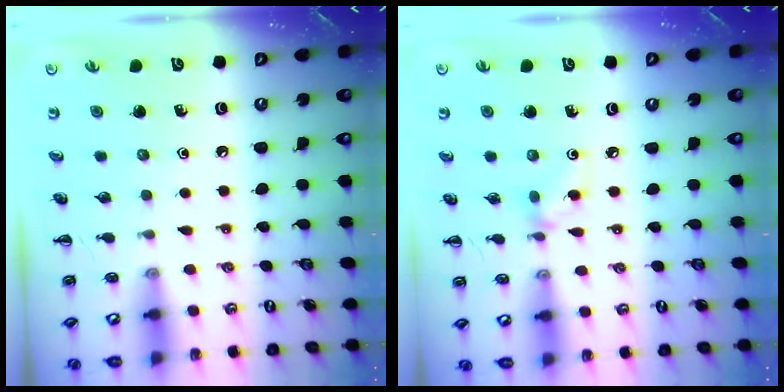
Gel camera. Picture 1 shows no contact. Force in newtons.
{"total": 3.9, "press": 3.6, "slide": 1.5}